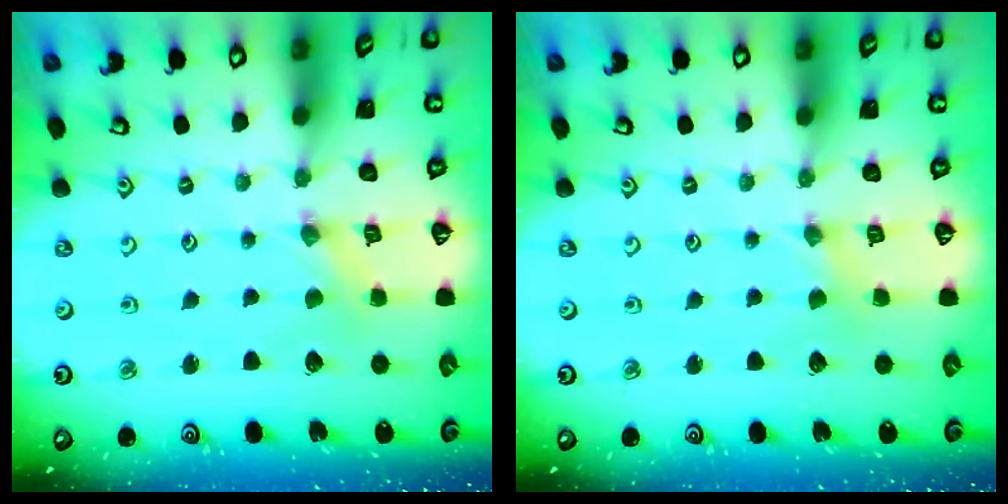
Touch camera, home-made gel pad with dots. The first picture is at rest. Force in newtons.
{"total": 1.8, "press": 1.8, "slide": 0.4}